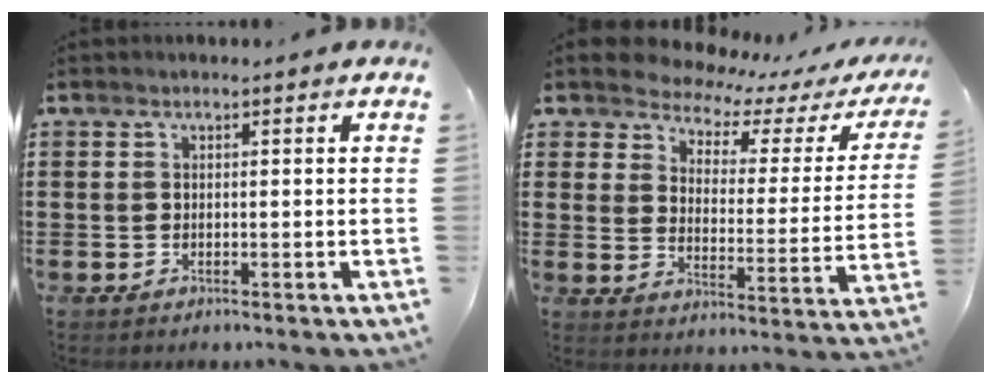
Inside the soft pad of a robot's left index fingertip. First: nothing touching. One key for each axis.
{"total": 5.0, "fx": 4.8, "fy": 1.3, "fz": 0.6, "tx": -0.048, "ty": -0.034, "tz": 0.080}